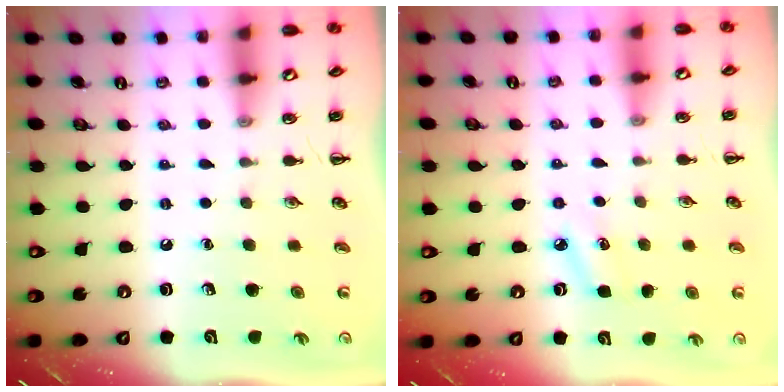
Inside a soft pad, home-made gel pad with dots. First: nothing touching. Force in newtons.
{"total": 5.3, "press": 5.0, "slide": 1.7}